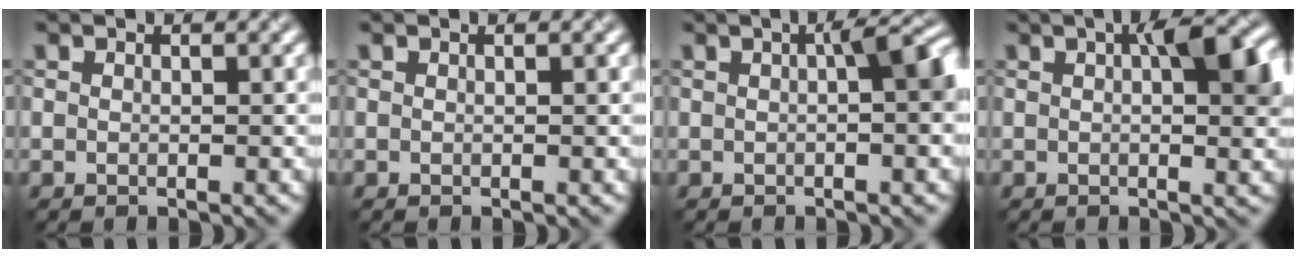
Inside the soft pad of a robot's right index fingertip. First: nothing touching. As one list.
[{"total": 0.0}, {"total": 3.8, "force": [0.5, 0.9, 3.7], "torque": [-0.048, 0.014, 0.004]}, {"total": 5.6, "force": [1.4, 2.1, 5.0], "torque": [-0.065, 0.009, 0.020]}]